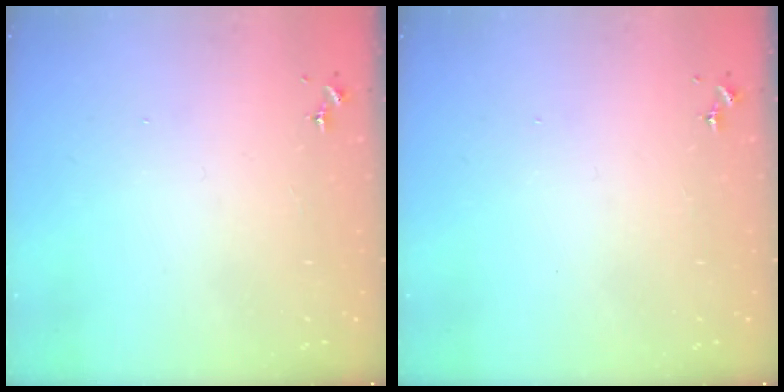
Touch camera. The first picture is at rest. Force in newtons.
{"total": 0.0}